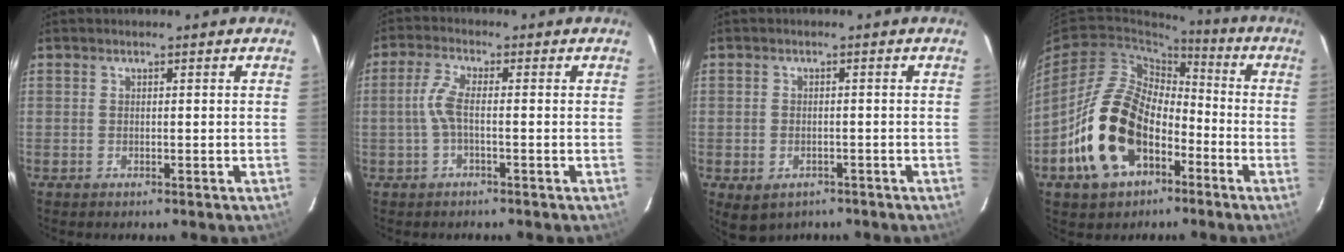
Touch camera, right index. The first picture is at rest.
{"total": 4.0, "force": [-0.7, 0.5, 3.9], "torque": [-0.089, 0.005, -0.014]}
{"total": 4.8, "force": [-2.3, 3.6, 2.1], "torque": [-0.045, -0.009, -0.026]}
{"total": 17.7, "force": [-7.2, 11.4, 11.4], "torque": [-0.241, 0.017, -0.114]}